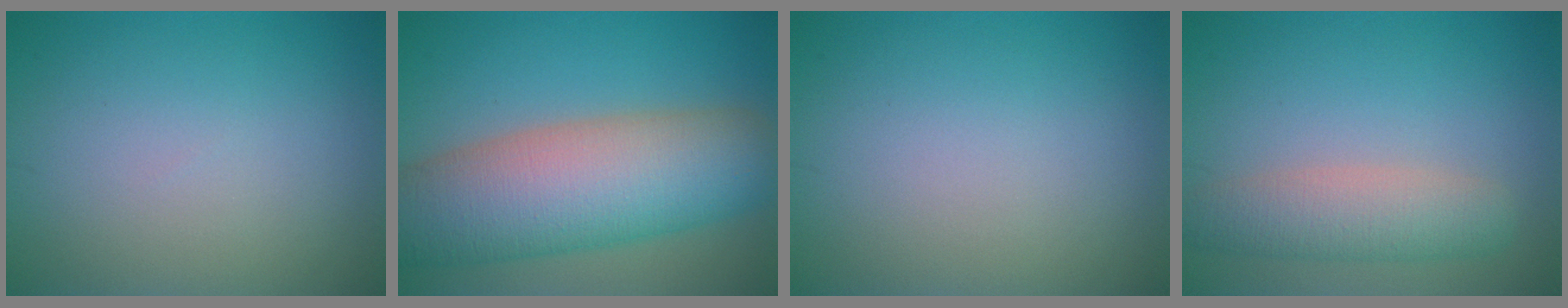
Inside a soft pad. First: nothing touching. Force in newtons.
{"total": 11.9, "press": 11.9, "slide": 0.8}
{"total": 0.0}
{"total": 4.1, "press": 4.1, "slide": 0.1}